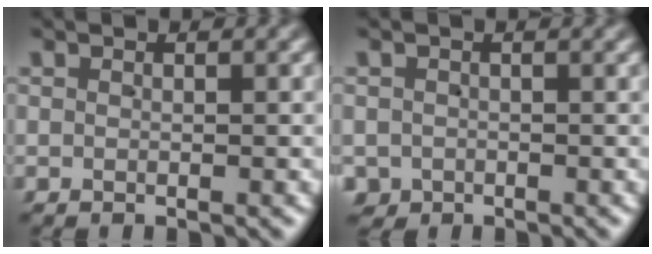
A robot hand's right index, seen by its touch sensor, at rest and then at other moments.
{"total": 2.9, "force": [-1.8, 2.3, 0.0], "torque": [-0.001, -0.025, -0.022]}